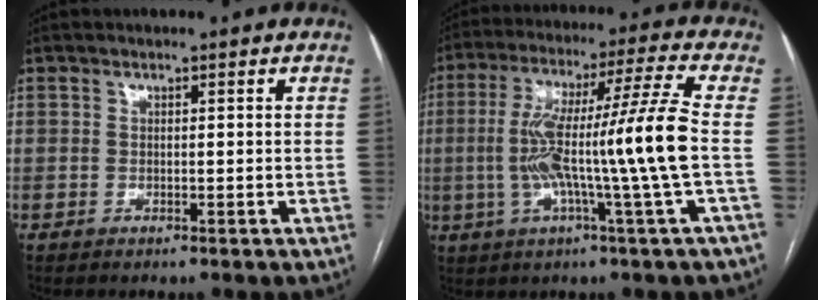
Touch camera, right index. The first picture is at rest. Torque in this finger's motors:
{"motor_torque": [2.14, 0.00, 0.78, 0.21]}